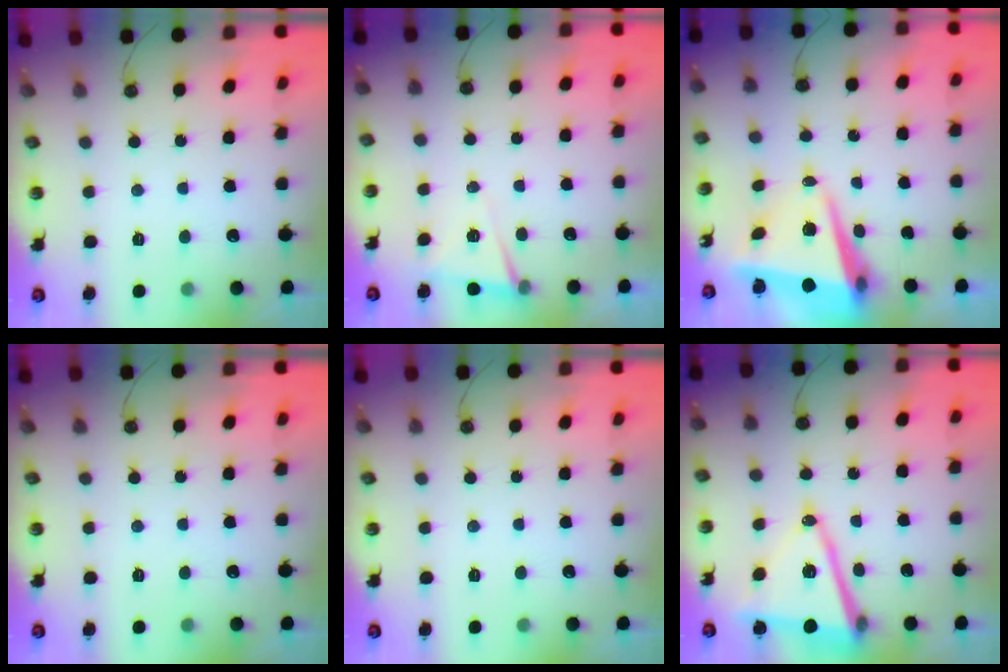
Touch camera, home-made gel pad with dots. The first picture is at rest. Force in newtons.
{"total": 5.3, "press": 3.6, "slide": 3.8}
{"total": 8.1, "press": 7.8, "slide": 2.3}
{"total": 0.0}
{"total": 0.0}
{"total": 14.3, "press": 13.8, "slide": 3.9}